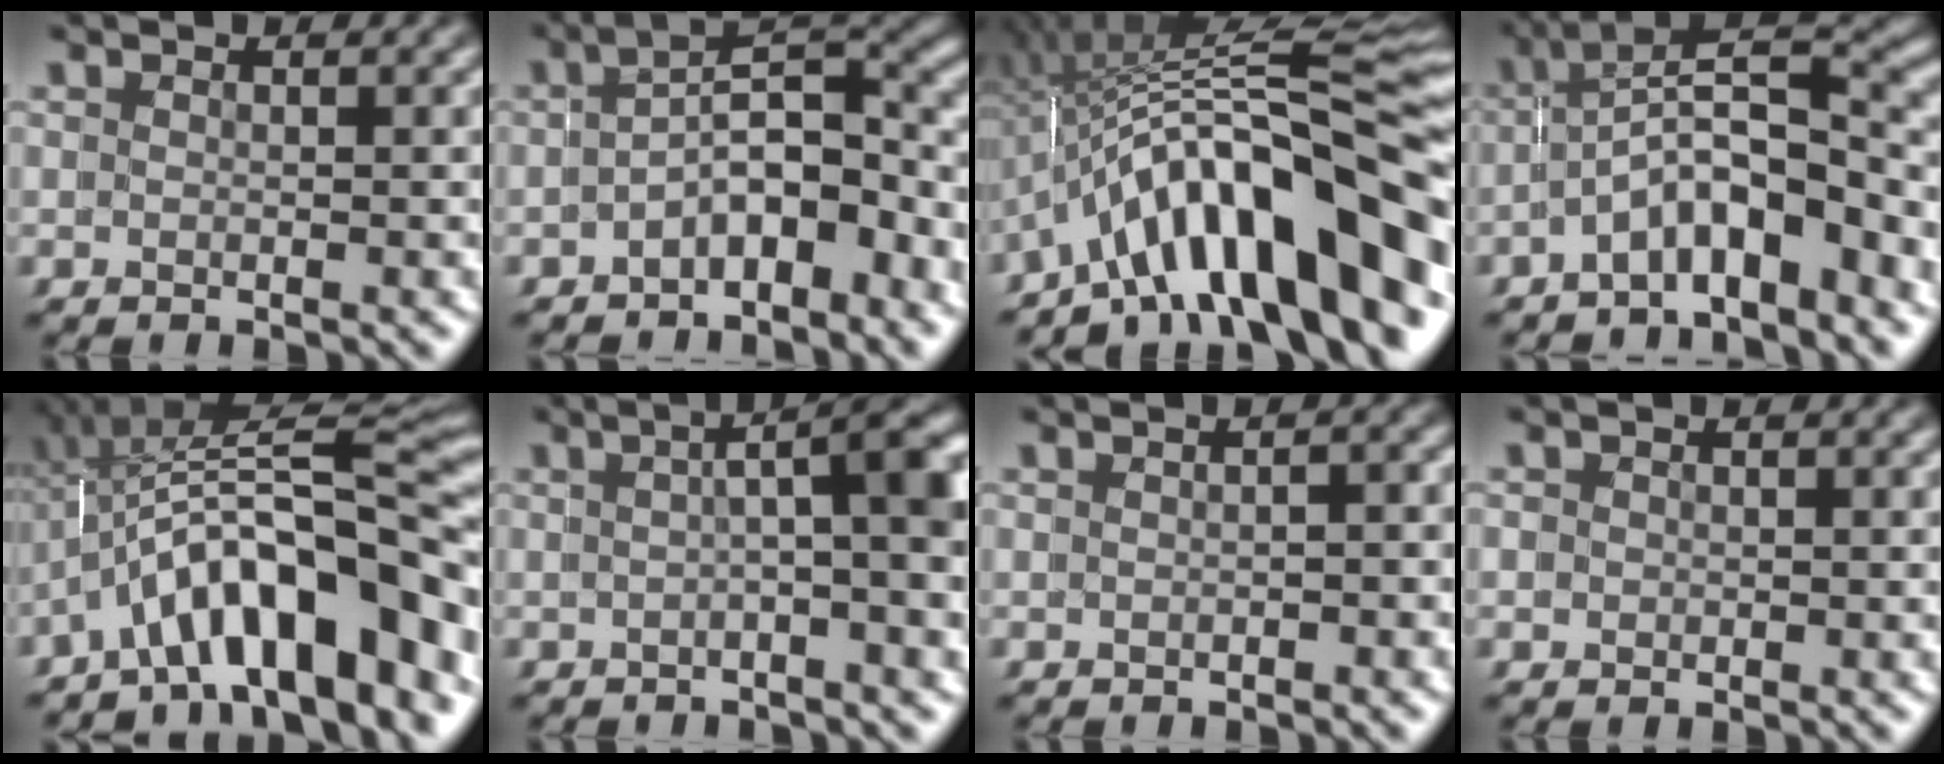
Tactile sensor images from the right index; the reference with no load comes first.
{"total": 7.0, "force": [-2.3, 3.1, 5.8], "torque": [-0.059, -0.004, -0.032]}
{"total": 15.3, "force": [-2.5, 6.1, 13.8], "torque": [-0.216, 0.008, -0.031]}
{"total": 9.0, "force": [-3.1, 4.5, 7.2], "torque": [-0.095, -0.007, -0.047]}
{"total": 11.0, "force": [-2.4, 4.3, 9.8], "torque": [-0.158, 0.002, -0.033]}
{"total": 5.4, "force": [0.3, 0.7, 5.4], "torque": [-0.053, 0.010, 0.005]}
{"total": 1.0, "force": [-0.6, 0.5, 0.6], "torque": [-0.001, 0.009, -0.014]}
{"total": 1.1, "force": [-0.2, 1.1, 0.1], "torque": [-0.006, -0.003, -0.007]}